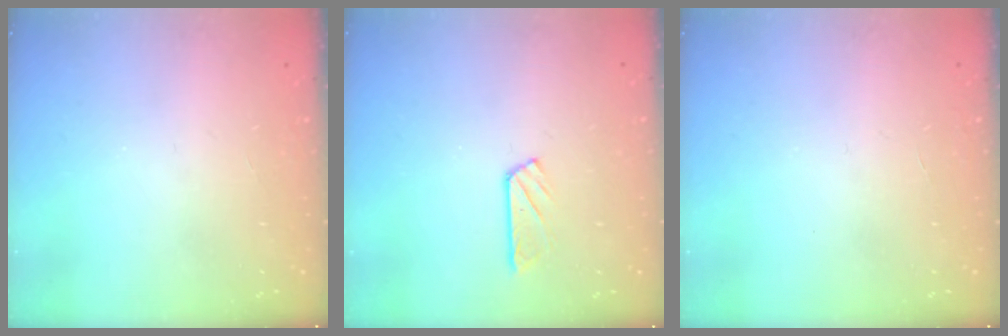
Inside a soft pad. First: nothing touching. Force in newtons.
{"total": 3.9, "press": 3.9, "slide": 0.4}
{"total": 0.0}